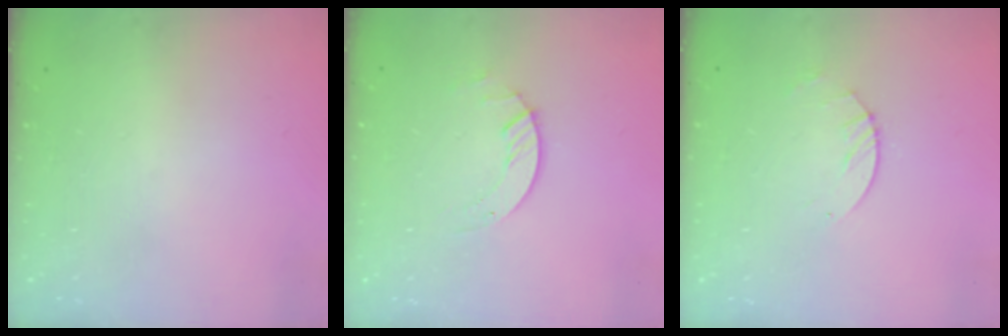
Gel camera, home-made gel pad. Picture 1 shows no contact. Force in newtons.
{"total": 2.0, "press": 2.0, "slide": 0.2}
{"total": 2.6, "press": 2.5, "slide": 0.4}